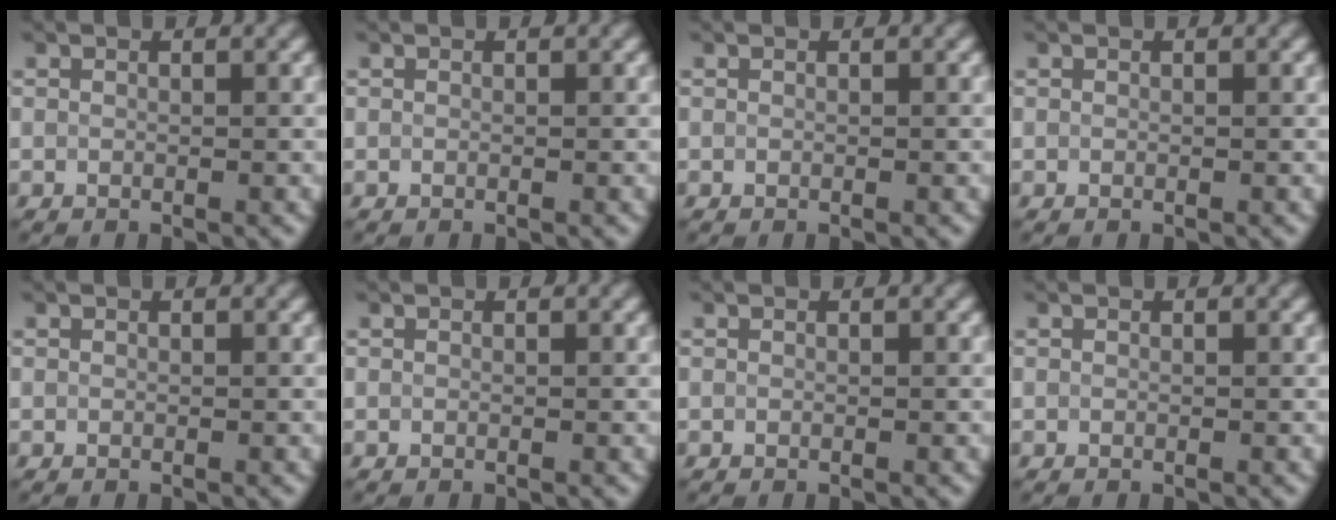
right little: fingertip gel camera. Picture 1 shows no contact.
{"total": 0.0}
{"total": 0.0}
{"total": 0.0}
{"total": 0.0}
{"total": 0.0}
{"total": 0.0}
{"total": 0.0}